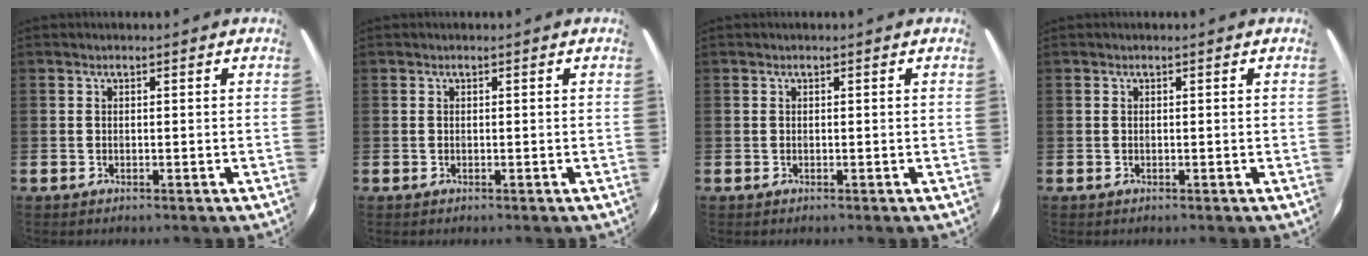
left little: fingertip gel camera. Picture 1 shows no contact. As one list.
[{"total": 0.0}, {"total": 0.0}, {"total": 0.0}]